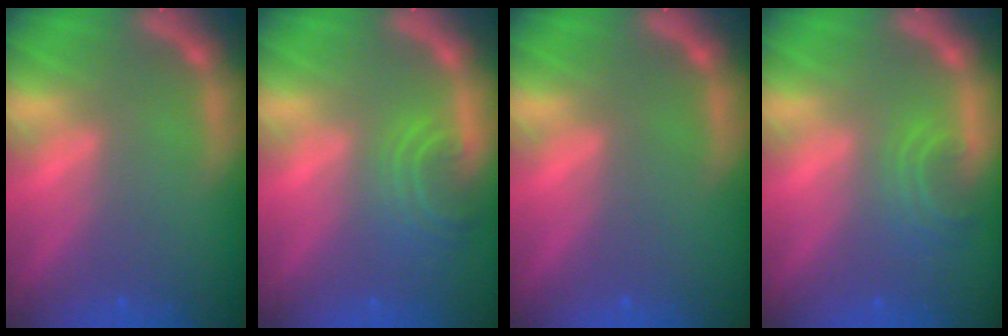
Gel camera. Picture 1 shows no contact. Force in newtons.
{"total": 4.0}
{"total": 0.0}
{"total": 2.9}